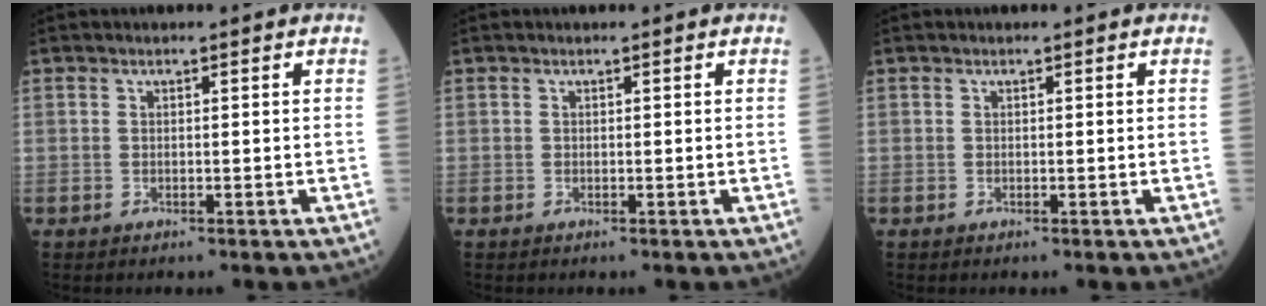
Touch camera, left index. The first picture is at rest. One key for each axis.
{"total": 0.0}
{"total": 0.0}